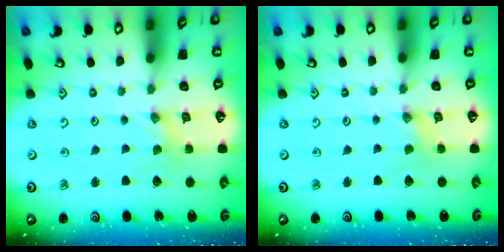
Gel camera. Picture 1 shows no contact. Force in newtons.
{"total": 0.0}